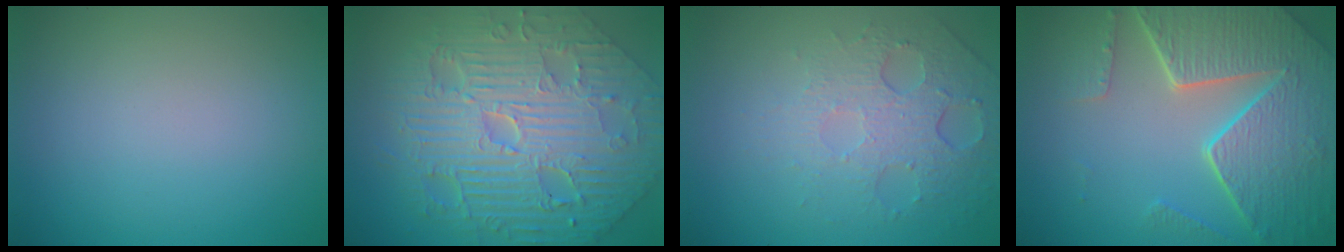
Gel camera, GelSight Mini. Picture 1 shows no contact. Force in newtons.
{"total": 11.6, "press": 7.7, "slide": 8.7}
{"total": 5.2, "press": 3.3, "slide": 3.9}
{"total": 7.8, "press": 5.6, "slide": 5.4}